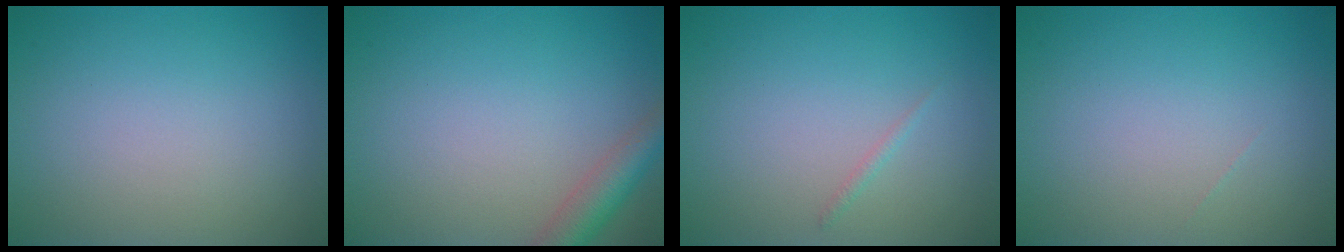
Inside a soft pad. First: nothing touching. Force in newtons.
{"total": 3.2, "press": 3.2, "slide": 0.2}
{"total": 0.5, "press": 0.5, "slide": 0.0}
{"total": 0.0}